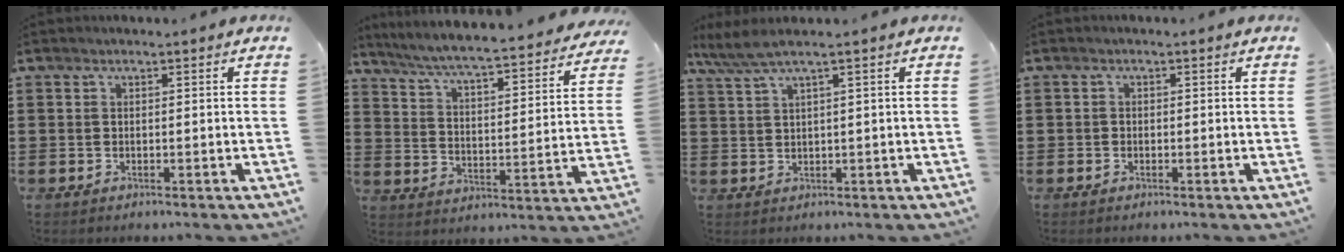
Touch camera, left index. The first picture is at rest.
{"total": 5.6, "force": [5.2, -0.5, 1.9], "torque": [-0.064, -0.046, 0.083]}
{"total": 3.1, "force": [1.6, -0.2, 2.7], "torque": [-0.064, -0.005, 0.024]}
{"total": 0.8, "force": [-0.5, 0.6, 0.1], "torque": [-0.004, 0.000, -0.011]}